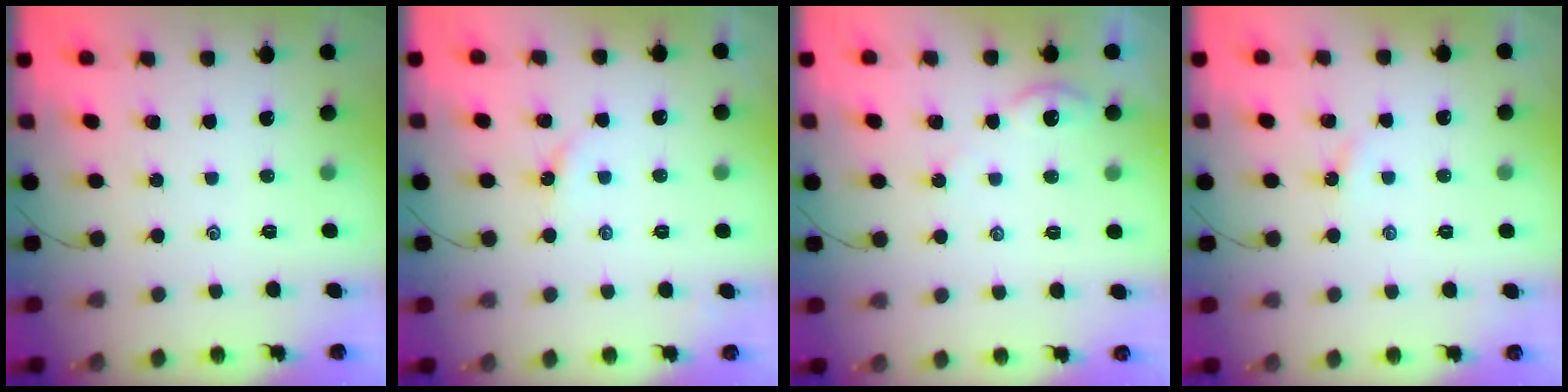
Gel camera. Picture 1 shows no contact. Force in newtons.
{"total": 1.9, "press": 1.9, "slide": 0.3}
{"total": 3.5, "press": 3.4, "slide": 0.5}
{"total": 1.4, "press": 1.4, "slide": 0.2}